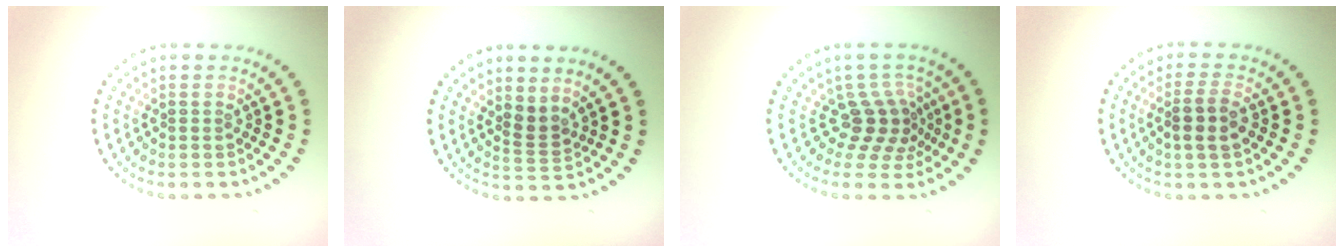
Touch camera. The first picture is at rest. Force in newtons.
{"total": 1.8, "press": 1.3, "slide": 1.1}
{"total": 3.4, "press": 2.4, "slide": 2.4}
{"total": 2.6, "press": 2.4, "slide": 0.9}